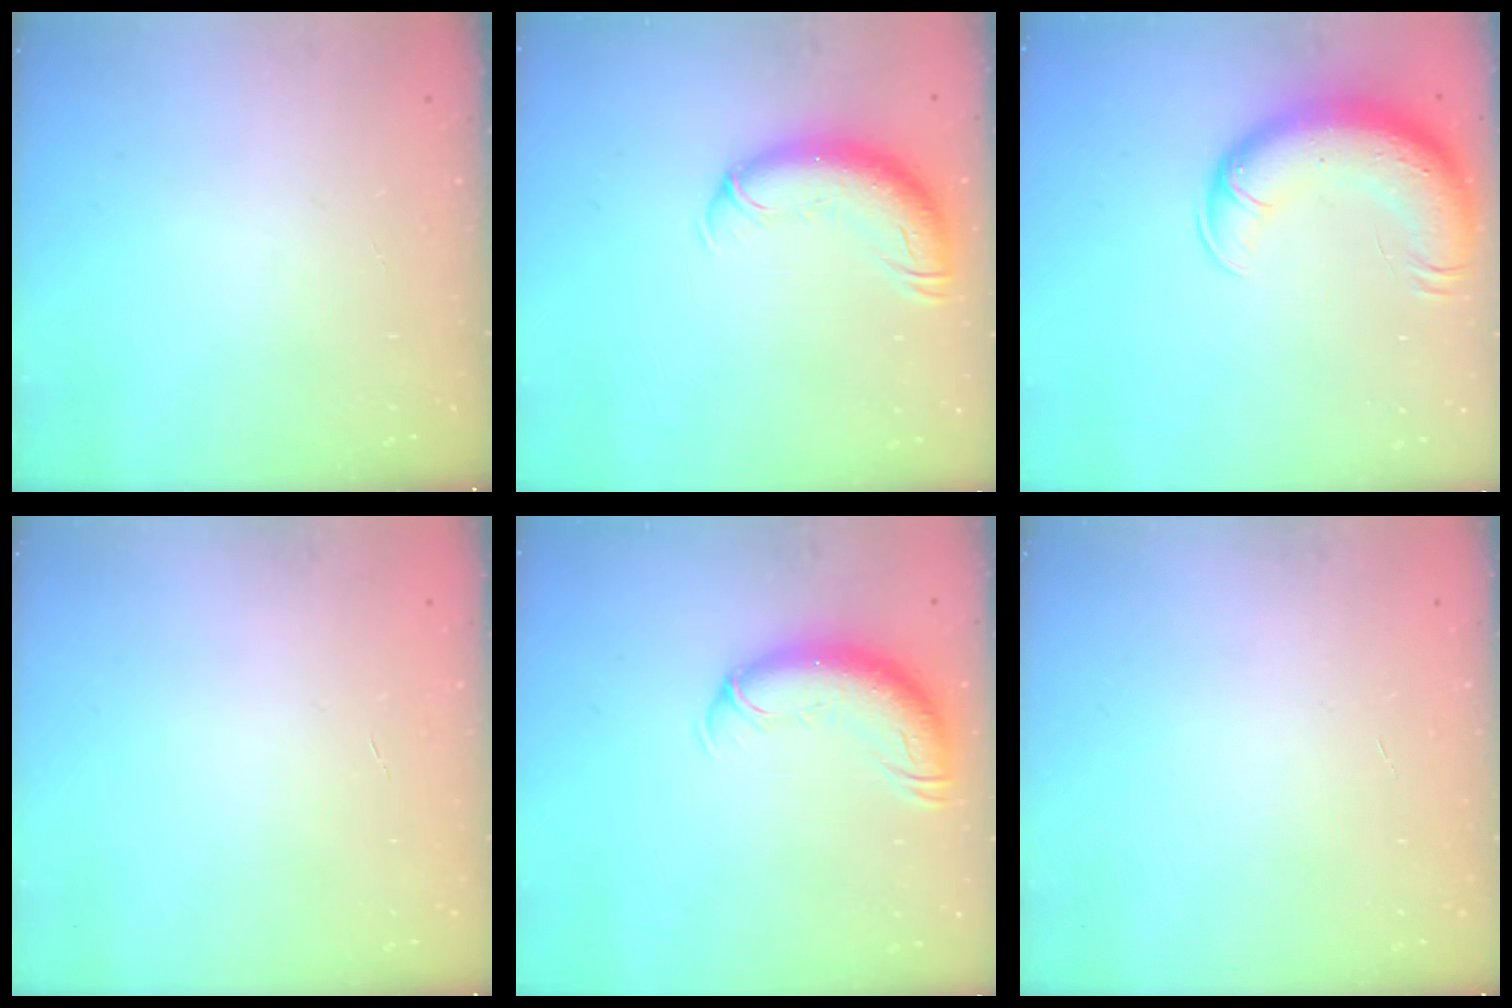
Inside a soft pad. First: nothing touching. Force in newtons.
{"total": 13.1, "press": 12.7, "slide": 3.3}
{"total": 15.5, "press": 15.1, "slide": 3.7}
{"total": 0.0}
{"total": 13.1, "press": 12.7, "slide": 3.3}
{"total": 0.0}